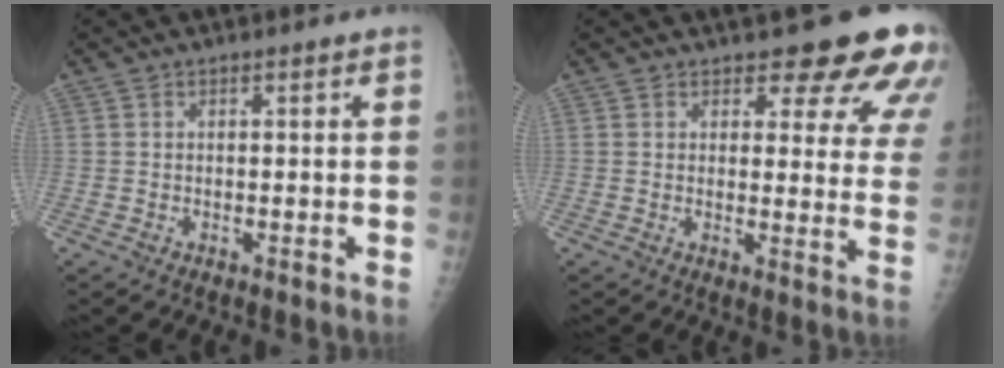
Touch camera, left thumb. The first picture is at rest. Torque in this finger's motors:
{"motor_torque": [0.29, 0.44, 1.08, -0.68, 0.15]}